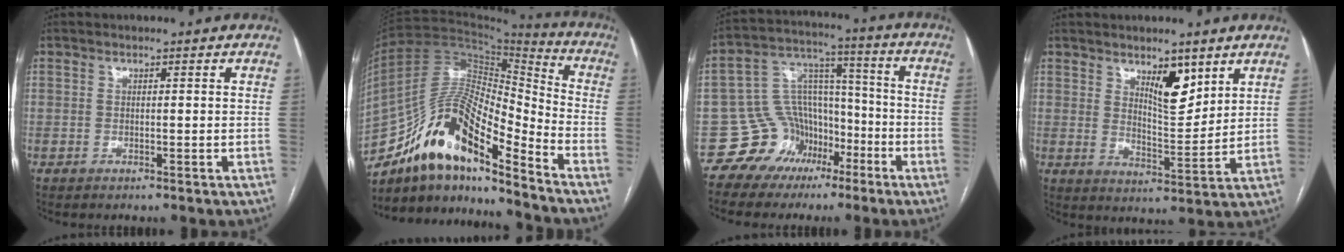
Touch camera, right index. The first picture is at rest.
{"total": 17.1, "force": [-12.3, 4.4, 11.1], "torque": [-0.198, 0.040, -0.215]}
{"total": 11.1, "force": [-6.0, 9.0, 2.2], "torque": [-0.040, 0.069, -0.091]}
{"total": 6.8, "force": [4.1, 2.2, 4.9], "torque": [-0.082, -0.010, 0.071]}